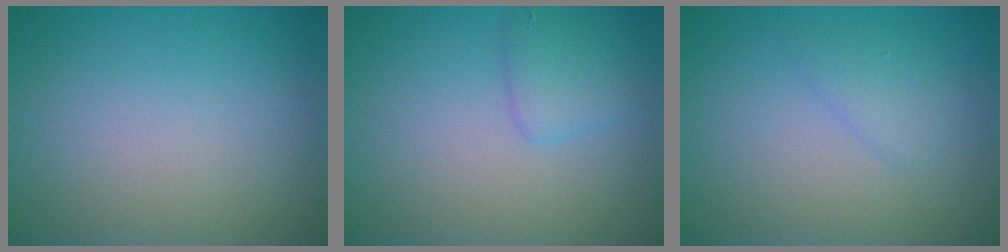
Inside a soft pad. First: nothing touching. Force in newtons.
{"total": 2.0, "press": 2.0, "slide": 0.0}
{"total": 1.4, "press": 1.4, "slide": 0.1}